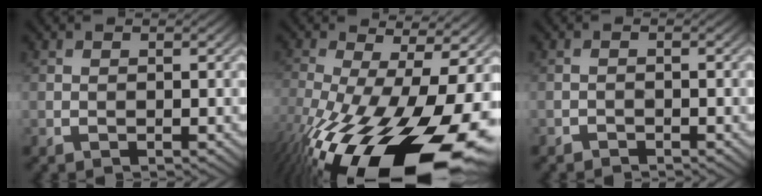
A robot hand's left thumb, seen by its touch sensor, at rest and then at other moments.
{"total": 20.4, "force": [-9.3, 7.6, 16.4], "torque": [-0.311, -0.052, -0.143]}
{"total": 0.6, "force": [-0.6, 0.0, -0.2], "torque": [0.005, 0.002, -0.012]}